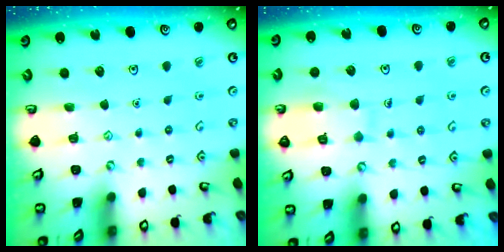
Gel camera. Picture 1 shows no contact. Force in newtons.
{"total": 8.5, "press": 8.4, "slide": 0.7}